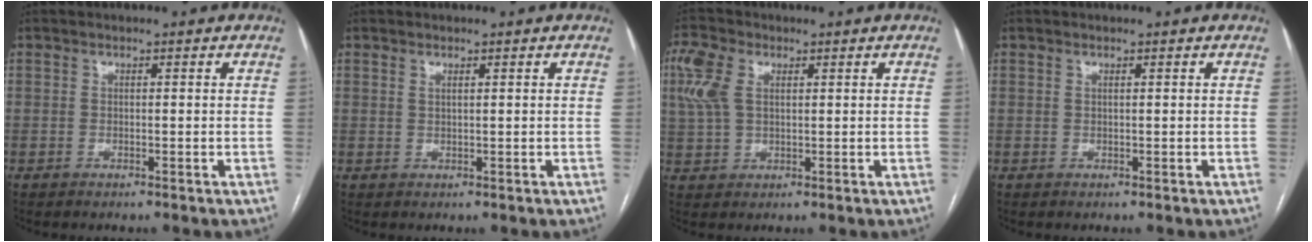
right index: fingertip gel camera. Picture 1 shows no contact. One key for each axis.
{"total": 0.7, "fx": 0.5, "fy": 0.0, "fz": 0.5, "tx": -0.013, "ty": -0.004, "tz": 0.011}
{"total": 6.6, "fx": 2.4, "fy": 4.0, "fz": 4.7, "tx": -0.139, "ty": 0.023, "tz": 0.053}
{"total": 0.0}